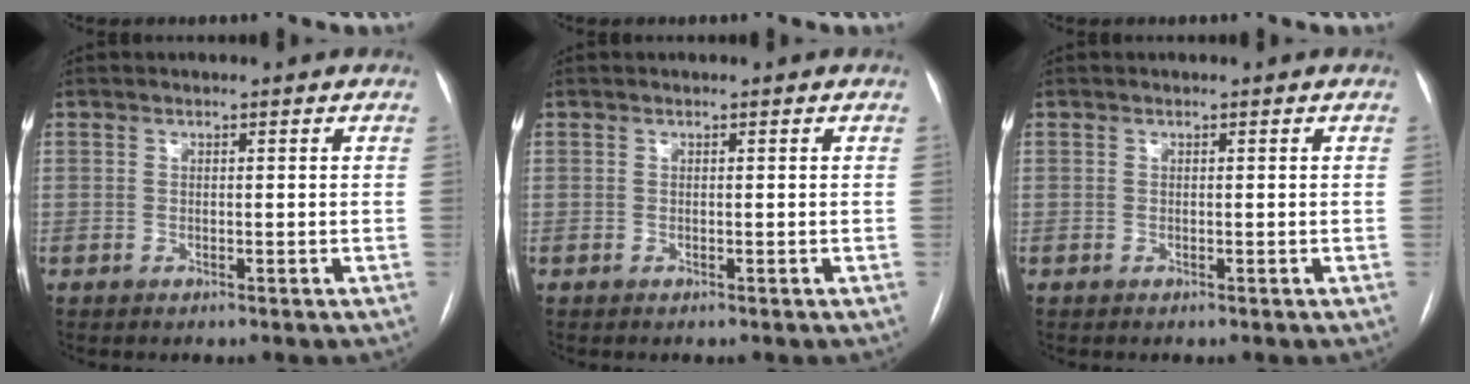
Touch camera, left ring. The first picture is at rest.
{"total": 0.0}
{"total": 0.0}